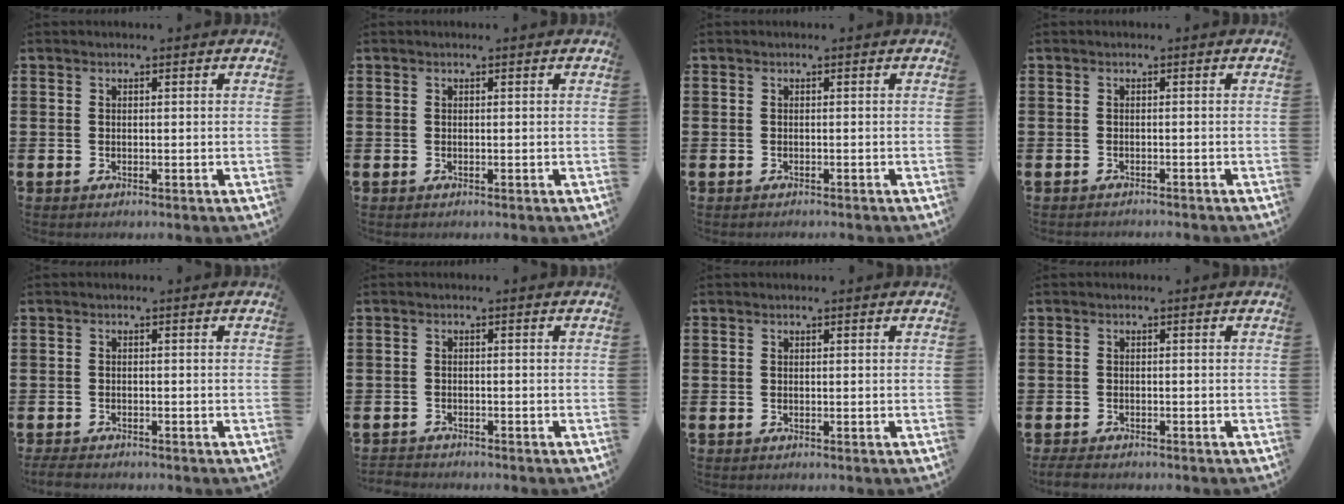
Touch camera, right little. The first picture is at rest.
{"total": 0.0}
{"total": 0.0}
{"total": 0.6, "force": [-0.6, -0.1, 0.0], "torque": [0.000, -0.002, -0.013]}
{"total": 1.2, "force": [-1.1, 0.3, 0.5], "torque": [-0.011, 0.003, -0.024]}
{"total": 1.1, "force": [-1.1, 0.1, -0.1], "torque": [-0.001, 0.002, -0.024]}
{"total": 0.0}
{"total": 1.1, "force": [-1.0, 0.3, 0.4], "torque": [-0.010, 0.002, -0.021]}